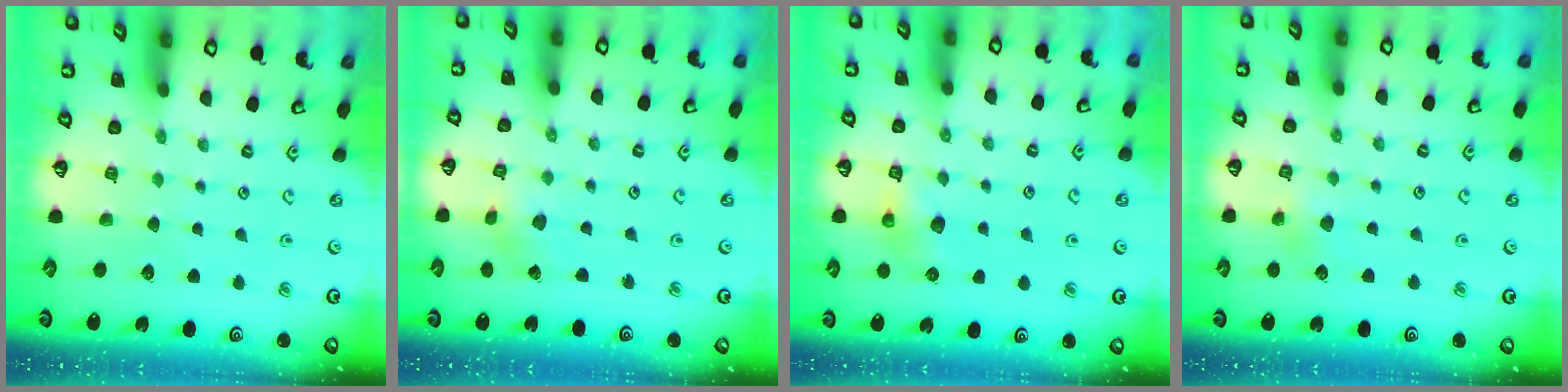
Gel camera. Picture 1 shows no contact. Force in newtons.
{"total": 3.8, "press": 3.7, "slide": 0.4}
{"total": 6.3, "press": 6.3, "slide": 0.4}
{"total": 4.2, "press": 4.2, "slide": 0.6}